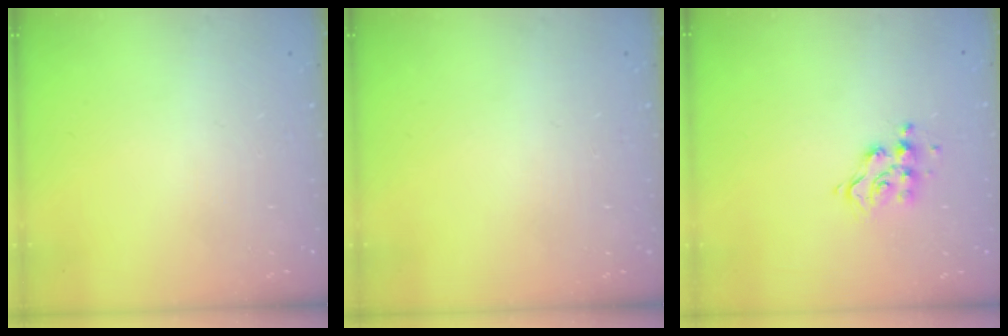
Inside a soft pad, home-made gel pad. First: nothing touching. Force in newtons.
{"total": 0.0}
{"total": 9.0, "press": 9.0, "slide": 0.5}